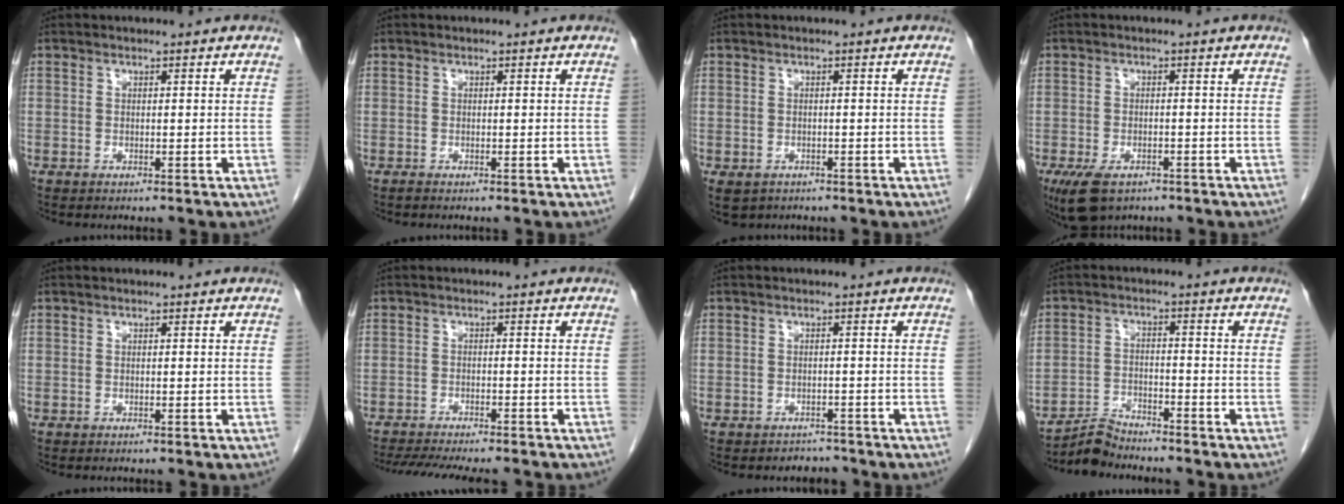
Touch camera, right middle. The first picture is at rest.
{"total": 0.0}
{"total": 3.7, "force": [-2.4, 2.7, 1.2], "torque": [-0.020, -0.002, -0.031]}
{"total": 6.3, "force": [-4.1, 3.2, 3.6], "torque": [-0.071, -0.008, -0.062]}
{"total": 0.0}
{"total": 12.7, "force": [-11.2, 1.9, 5.7], "torque": [-0.088, -0.012, -0.152]}
{"total": 2.3, "force": [-1.9, 1.0, -0.6], "torque": [0.008, 0.002, -0.030]}
{"total": 4.2, "force": [-4.1, 0.3, -0.3], "torque": [0.003, -0.009, -0.076]}